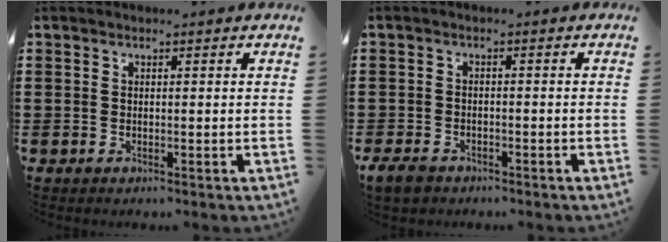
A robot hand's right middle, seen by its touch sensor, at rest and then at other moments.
{"total": 2.6, "force": [-2.1, 1.2, 0.9], "torque": [-0.033, -0.003, -0.047]}